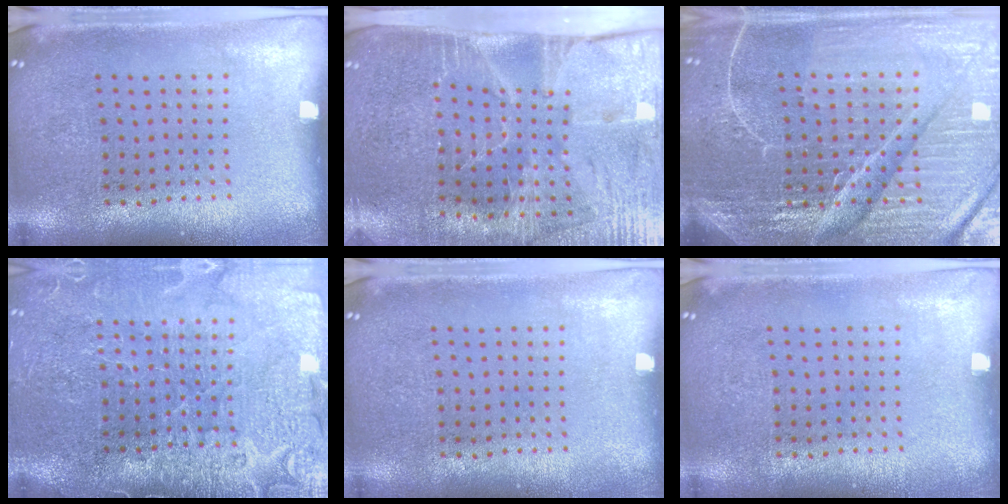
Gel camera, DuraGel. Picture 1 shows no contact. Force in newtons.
{"total": 4.3, "press": 3.6, "slide": 2.4}
{"total": 6.6, "press": 5.8, "slide": 3.1}
{"total": 3.9, "press": 3.6, "slide": 1.5}
{"total": 0.0}
{"total": 0.0}